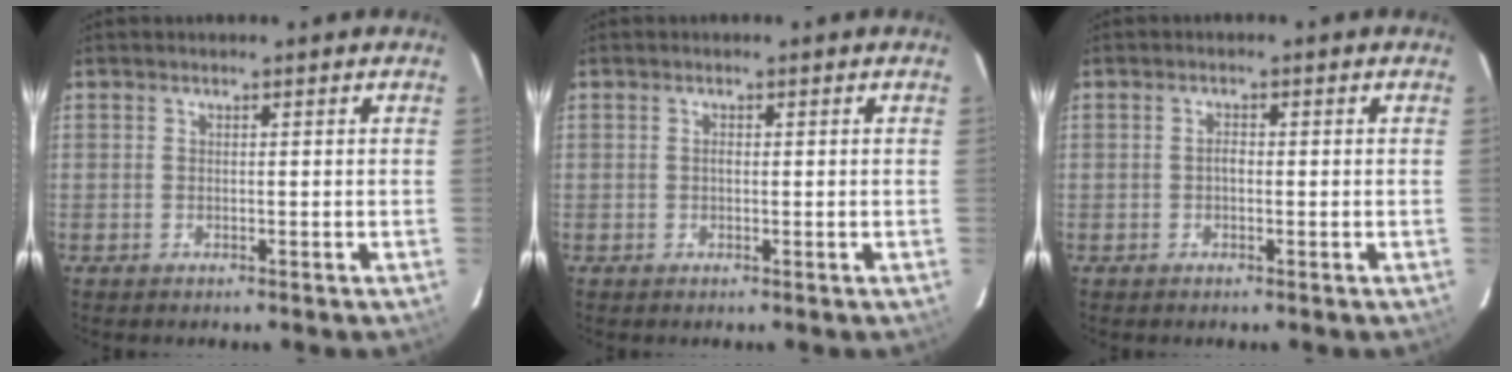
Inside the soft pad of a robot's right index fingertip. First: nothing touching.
{"total": 0.6, "force": [0.0, 0.4, 0.5], "torque": [-0.009, 0.003, 0.000]}
{"total": 1.2, "force": [-0.2, 0.7, 0.9], "torque": [-0.018, 0.006, -0.005]}